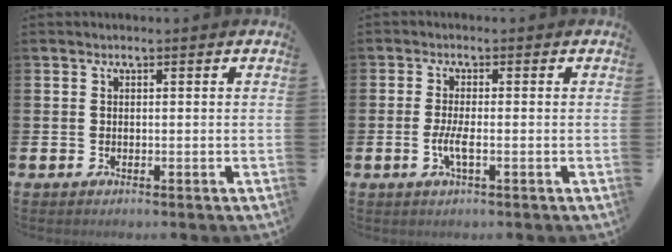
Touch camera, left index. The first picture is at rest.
{"total": 2.6, "force": [-0.7, 0.5, 2.4], "torque": [-0.053, -0.004, -0.015]}